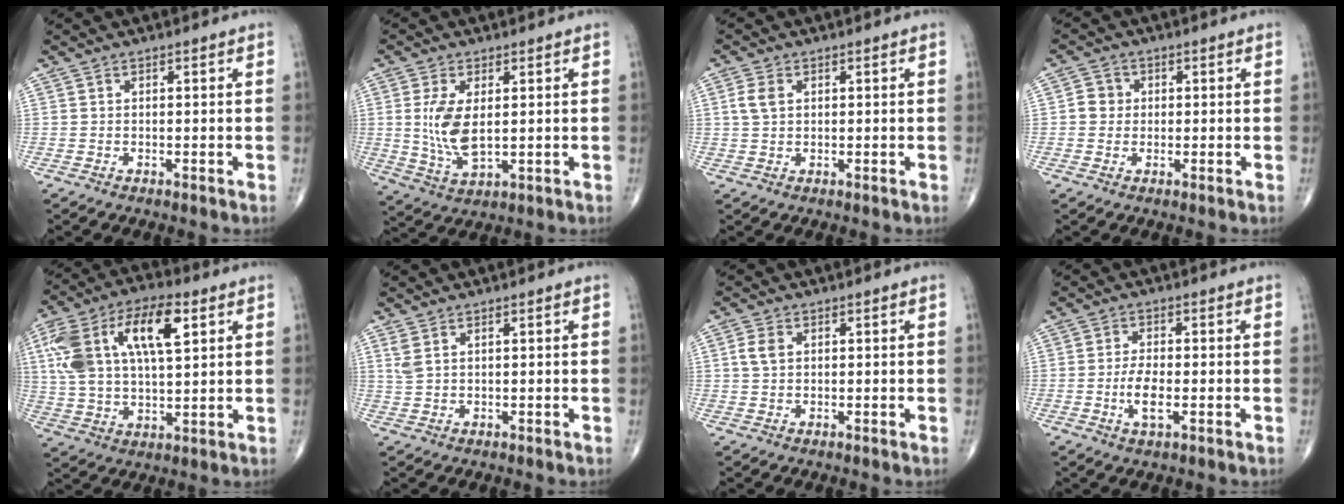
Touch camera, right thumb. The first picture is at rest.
{"total": 8.7, "force": [1.1, 4.3, 7.5], "torque": [-0.150, -0.014, 0.030]}
{"total": 3.3, "force": [0.9, 2.2, 2.3], "torque": [-0.048, 0.004, 0.019]}
{"total": 3.2, "force": [0.2, 3.1, 1.0], "torque": [0.002, 0.006, -0.002]}
{"total": 19.8, "force": [6.3, 9.2, 16.4], "torque": [-0.317, 0.010, 0.109]}
{"total": 2.3, "force": [1.3, 0.9, 1.8], "torque": [-0.044, 0.004, 0.036]}
{"total": 3.0, "force": [0.7, 2.0, 2.1], "torque": [-0.043, 0.004, 0.013]}
{"total": 4.7, "force": [-1.1, 1.8, 4.3], "torque": [-0.087, -0.002, -0.023]}